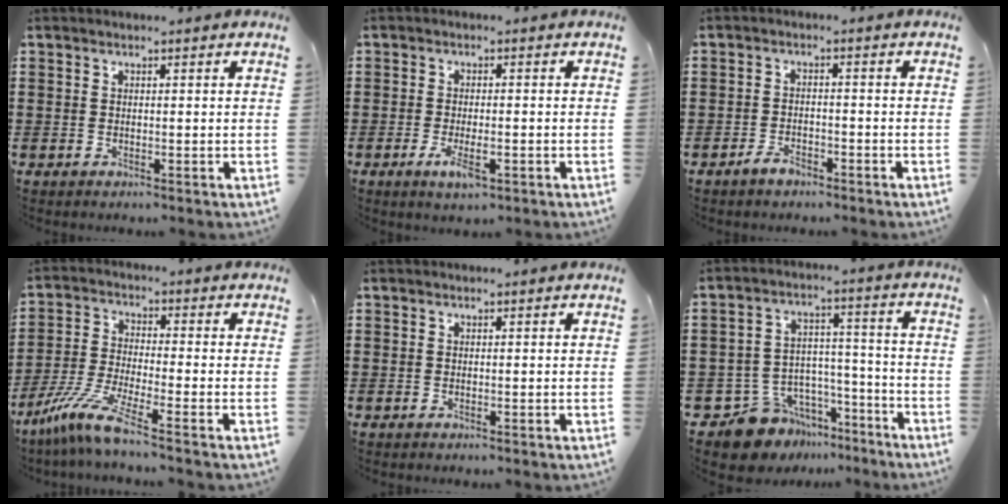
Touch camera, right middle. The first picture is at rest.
{"total": 3.8, "force": [-1.5, 1.2, 3.2], "torque": [-0.068, -0.005, -0.029]}
{"total": 2.5, "force": [-2.1, 1.1, 0.9], "torque": [-0.026, 0.002, -0.044]}
{"total": 7.8, "force": [-5.7, 0.6, 5.4], "torque": [-0.128, -0.017, -0.116]}
{"total": 0.0}
{"total": 9.5, "force": [-8.2, 4.8, 0.6], "torque": [-0.031, 0.025, -0.156]}